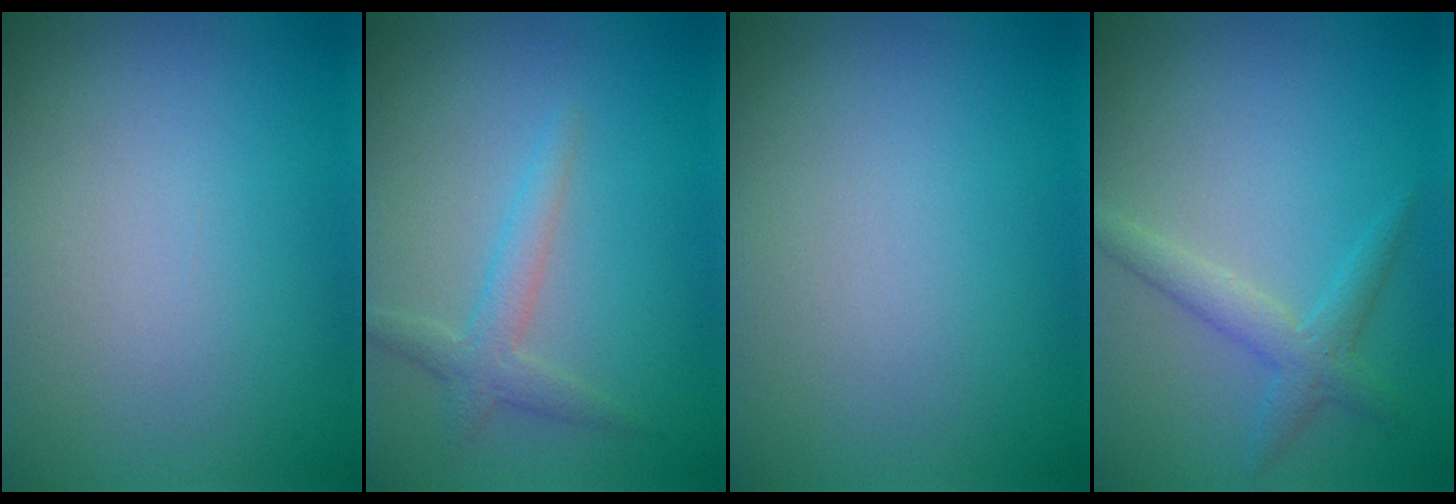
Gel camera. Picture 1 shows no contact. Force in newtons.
{"total": 2.2, "press": 2.2, "slide": 0.1}
{"total": 0.0}
{"total": 2.3, "press": 2.3, "slide": 0.2}